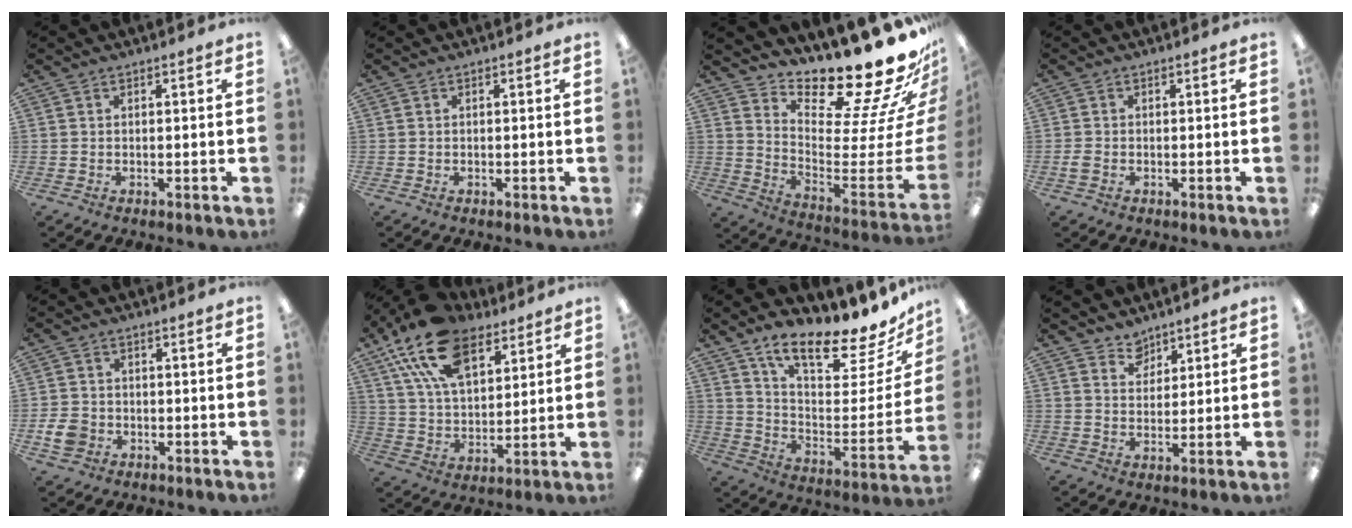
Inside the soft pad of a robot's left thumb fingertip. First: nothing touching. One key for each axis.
{"total": 0.0}
{"total": 20.5, "fx": 18.0, "fy": 3.5, "fz": 9.1, "tx": -0.100, "ty": -0.175, "tz": 0.286}
{"total": 1.7, "fx": -0.5, "fy": 1.2, "fz": 1.1, "tx": -0.025, "ty": 0.000, "tz": -0.010}
{"total": 4.9, "fx": -1.5, "fy": 4.2, "fz": 2.2, "tx": -0.046, "ty": 0.002, "tz": -0.030}
{"total": 19.2, "fx": 11.8, "fy": 10.3, "fz": 11.2, "tx": -0.208, "ty": -0.040, "tz": 0.216}
{"total": 15.8, "fx": 12.6, "fy": 4.5, "fz": 8.3, "tx": -0.125, "ty": -0.104, "tz": 0.215}
{"total": 5.0, "fx": 4.3, "fy": 2.6, "fz": 0.2, "tx": -0.003, "ty": -0.024, "tz": 0.079}